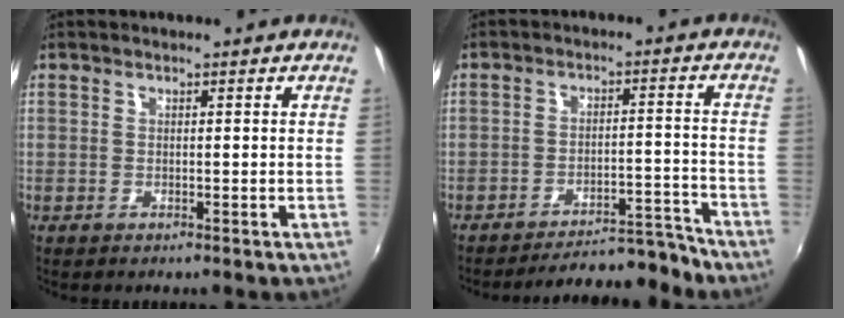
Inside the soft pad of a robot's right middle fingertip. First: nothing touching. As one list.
[{"total": 11.7, "force": [-11.3, 1.3, 2.4], "torque": [-0.044, 0.030, -0.151]}]